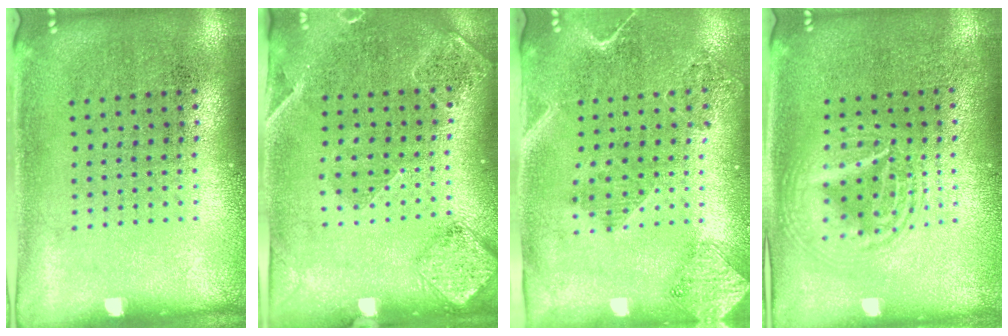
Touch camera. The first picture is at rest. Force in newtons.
{"total": 1.6, "press": 1.6, "slide": 0.3}
{"total": 1.9, "press": 1.7, "slide": 0.9}
{"total": 2.8, "press": 2.8, "slide": 0.3}